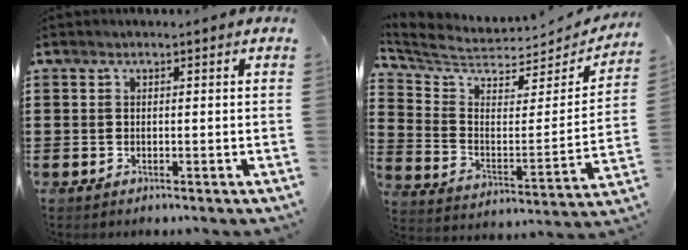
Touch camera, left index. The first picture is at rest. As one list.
[{"total": 5.0, "force": [4.5, 1.6, 1.5], "torque": [-0.059, -0.047, 0.073]}]